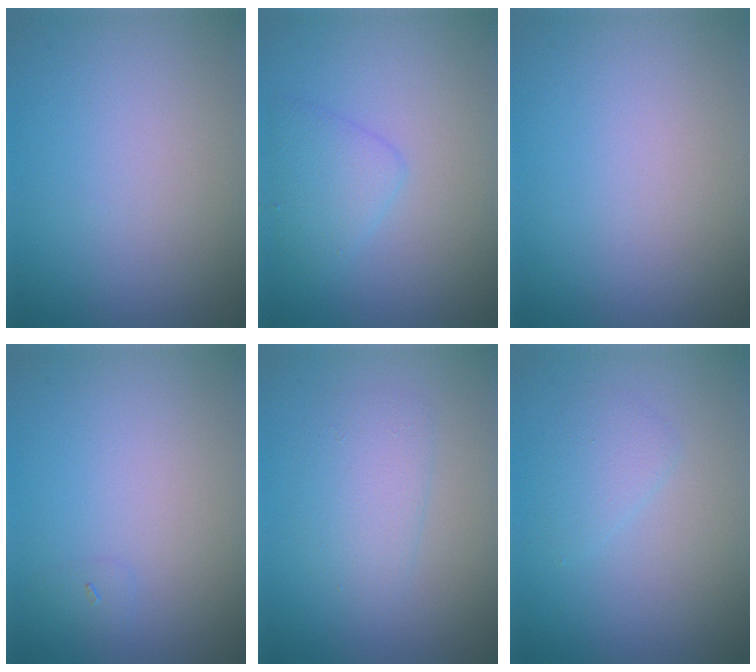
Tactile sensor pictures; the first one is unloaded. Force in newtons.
{"total": 2.5, "press": 2.5, "slide": 0.1}
{"total": 0.0}
{"total": 0.6, "press": 0.6, "slide": 0.1}
{"total": 2.5, "press": 2.5, "slide": 0.1}
{"total": 1.5, "press": 1.5, "slide": 0.2}